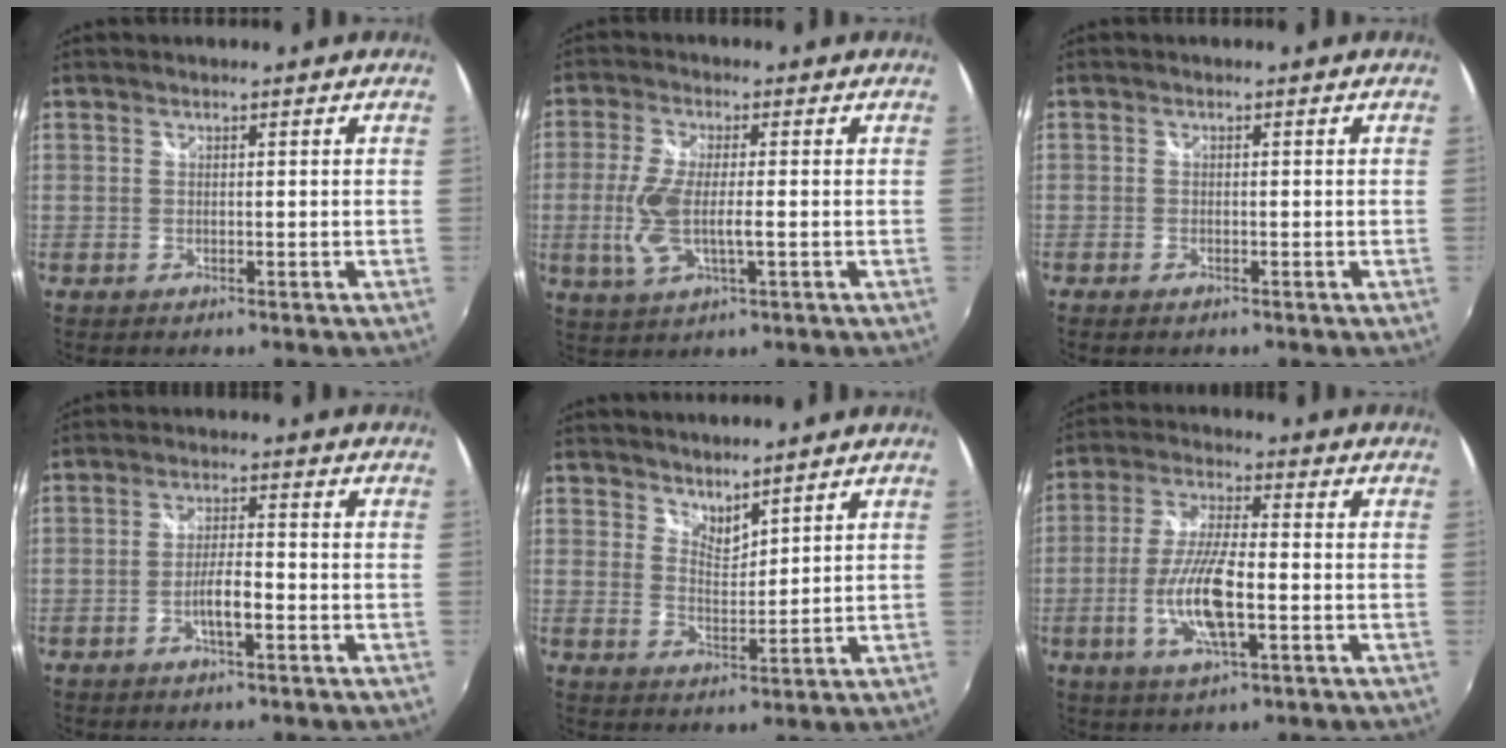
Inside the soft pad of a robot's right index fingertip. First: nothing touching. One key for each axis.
{"total": 8.6, "fx": -1.3, "fy": 2.7, "fz": 8.1, "tx": -0.172, "ty": -0.010, "tz": -0.025}
{"total": 1.4, "fx": -1.1, "fy": 0.6, "fz": 0.5, "tx": -0.012, "ty": -0.005, "tz": -0.022}
{"total": 4.2, "fx": -1.9, "fy": 0.7, "fz": 3.7, "tx": -0.073, "ty": 0.002, "tz": -0.034}
{"total": 4.0, "fx": 3.7, "fy": 1.1, "fz": 1.1, "tx": -0.011, "ty": -0.004, "tz": 0.066}
{"total": 11.0, "fx": -2.9, "fy": 2.9, "fz": 10.2, "tx": -0.206, "ty": -0.006, "tz": -0.059}